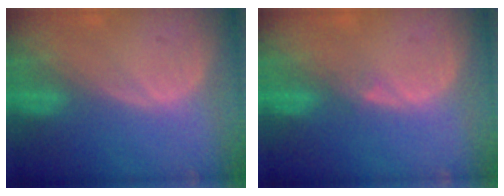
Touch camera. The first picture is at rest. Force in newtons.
{"total": 0.9, "press": 0.7, "slide": 0.6}